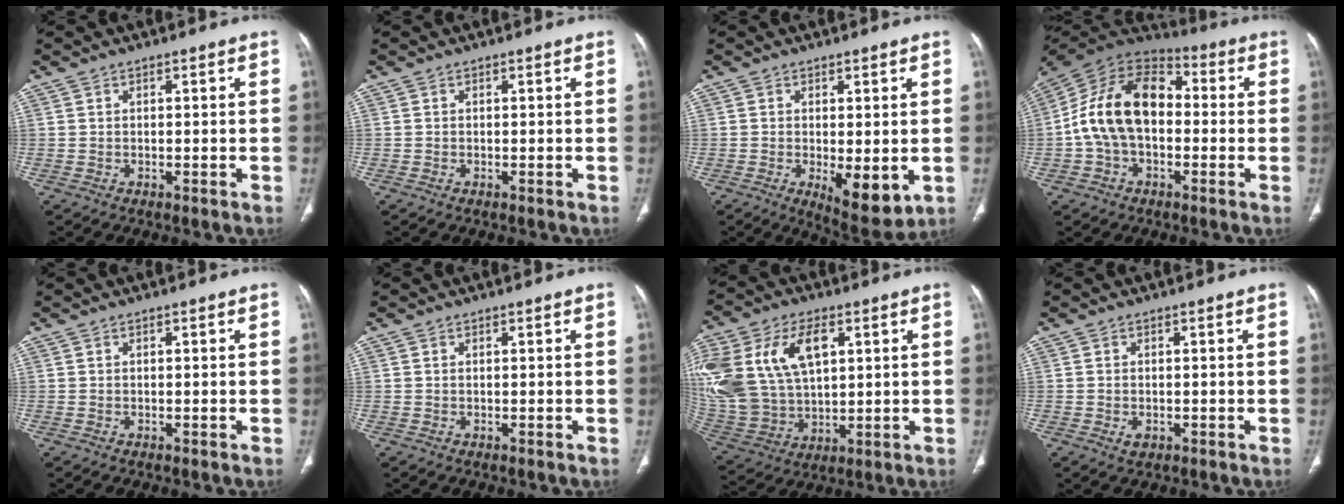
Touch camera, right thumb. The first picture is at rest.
{"total": 0.0}
{"total": 8.1, "force": [-1.6, 3.2, 7.3], "torque": [-0.101, -0.023, -0.015]}
{"total": 17.1, "force": [-0.7, 11.2, 12.9], "torque": [-0.225, 0.043, -0.021]}
{"total": 0.0}
{"total": 0.0}
{"total": 26.0, "force": [7.9, 16.6, 18.3], "torque": [-0.421, 0.016, 0.167]}
{"total": 1.6, "force": [-0.5, 1.1, 1.0], "torque": [-0.018, -0.001, -0.004]}